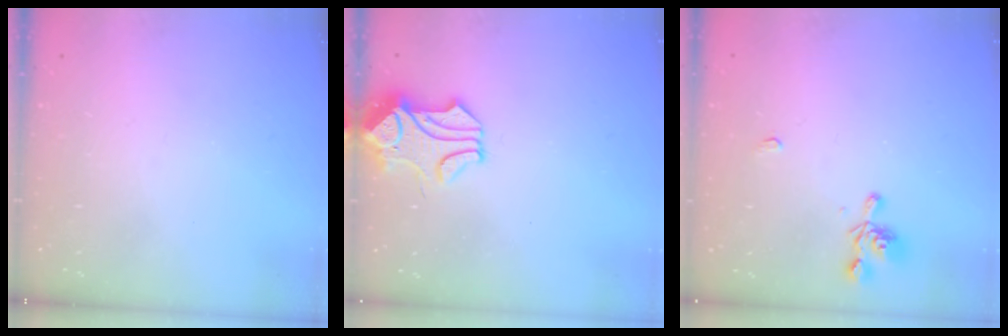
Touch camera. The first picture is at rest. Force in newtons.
{"total": 0.9, "press": 0.2, "slide": 0.9}
{"total": 2.6, "press": 2.5, "slide": 0.4}